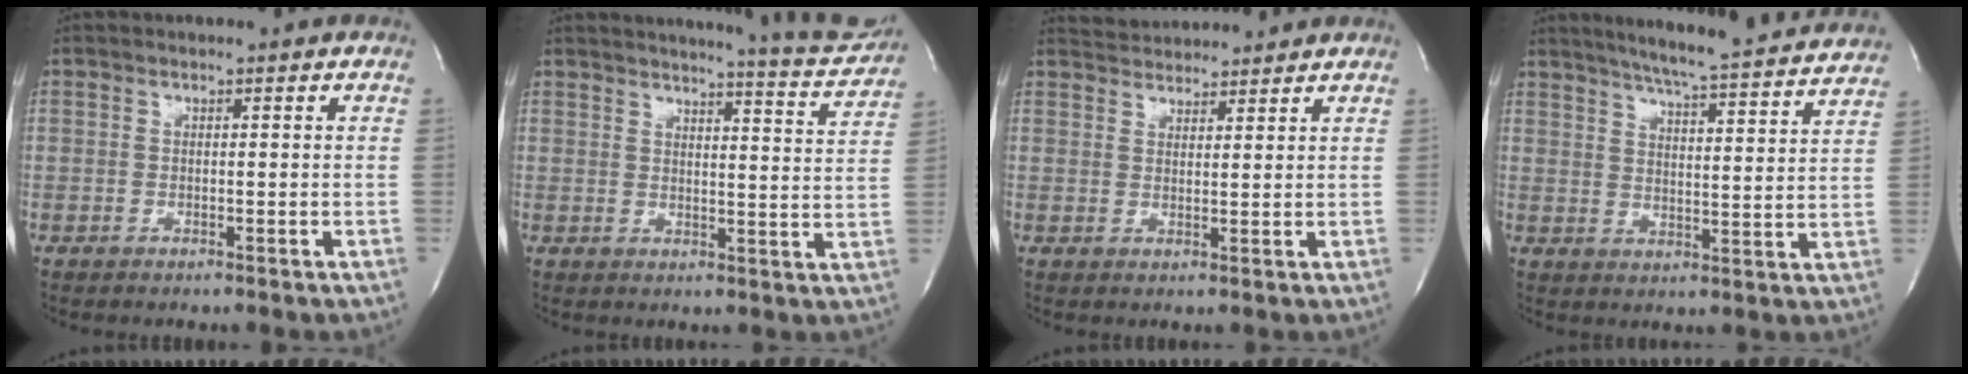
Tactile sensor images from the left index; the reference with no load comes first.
{"total": 12.7, "force": [12.1, 0.3, 3.9], "torque": [-0.052, -0.053, 0.130]}
{"total": 5.2, "force": [5.2, 0.7, 0.4], "torque": [-0.012, 0.025, 0.081]}
{"total": 19.8, "force": [18.0, 0.4, 8.1], "torque": [-0.127, -0.023, 0.229]}